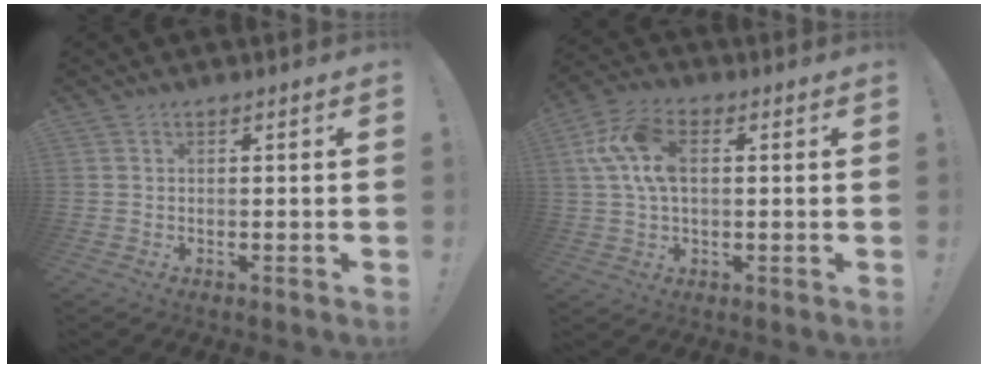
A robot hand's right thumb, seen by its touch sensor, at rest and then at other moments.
{"total": 13.3, "force": [3.0, 8.5, 9.8], "torque": [-0.207, 0.012, 0.061]}